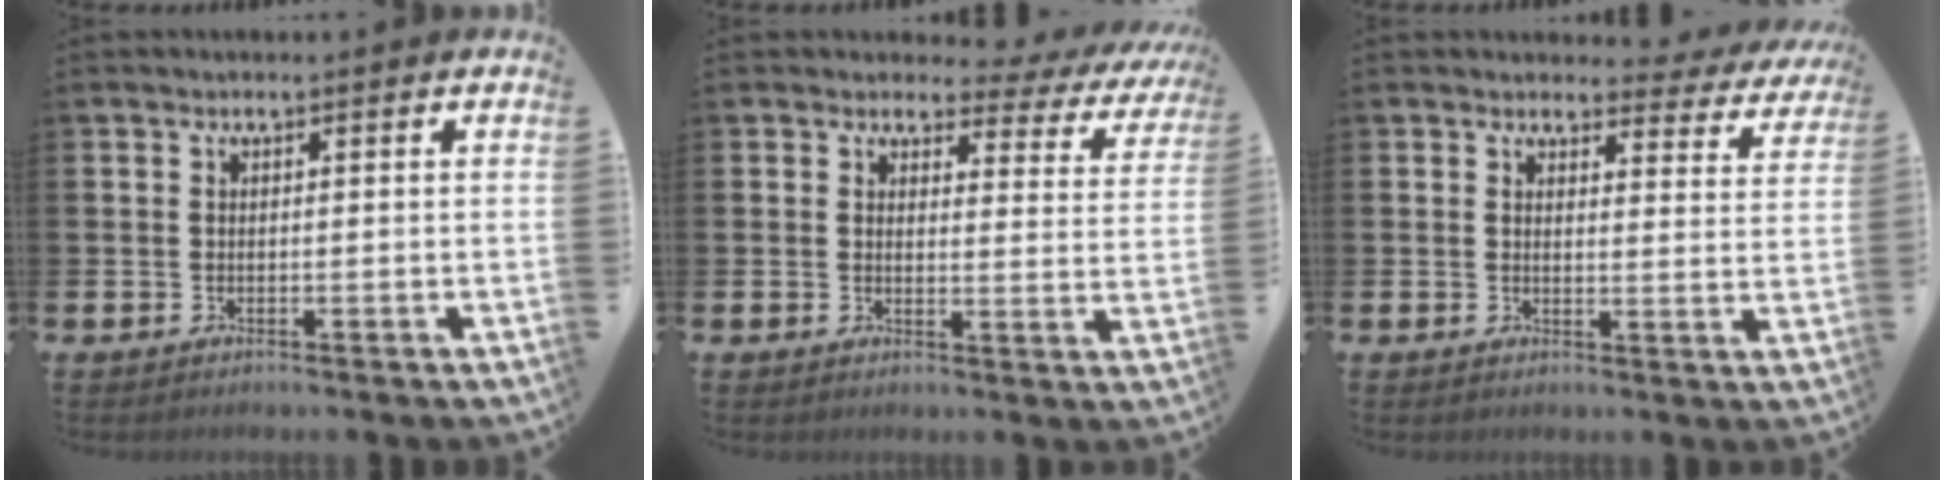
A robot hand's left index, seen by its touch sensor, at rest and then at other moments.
{"total": 2.4, "force": [1.9, 1.4, 0.6], "torque": [-0.016, -0.019, 0.023]}
{"total": 2.9, "force": [2.6, 1.1, 0.4], "torque": [-0.010, -0.019, 0.041]}